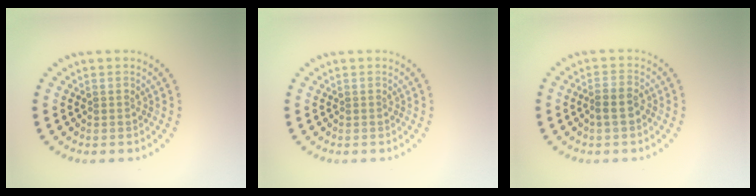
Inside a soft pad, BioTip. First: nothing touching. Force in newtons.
{"total": 0.0}
{"total": 2.0, "press": 1.8, "slide": 0.9}